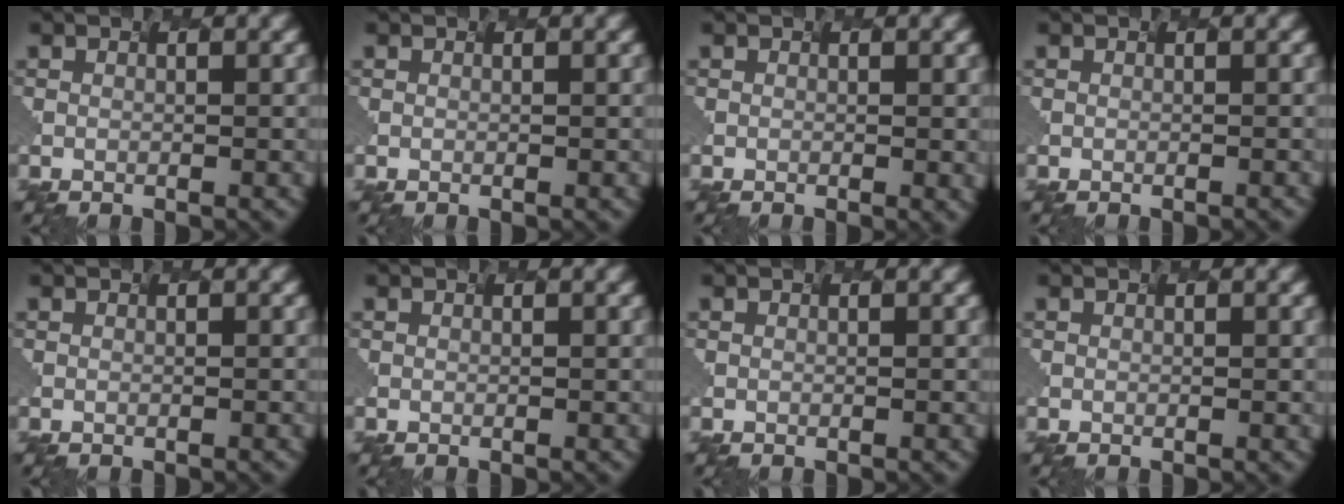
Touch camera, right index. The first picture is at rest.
{"total": 0.0}
{"total": 0.6, "force": [-0.2, 0.0, 0.6], "torque": [-0.006, -0.003, 0.001]}
{"total": 0.5, "force": [-0.2, 0.2, 0.4], "torque": [0.004, 0.006, -0.002]}
{"total": 0.0}
{"total": 0.0}
{"total": 0.0}
{"total": 0.0}